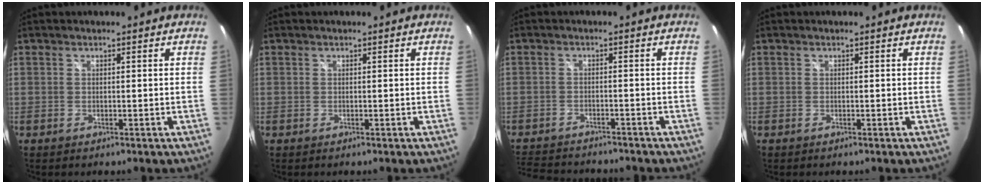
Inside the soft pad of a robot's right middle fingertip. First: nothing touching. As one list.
[{"total": 0.0}, {"total": 10.2, "force": [-9.2, 2.9, 3.5], "torque": [-0.092, -0.008, -0.146]}, {"total": 0.0}]